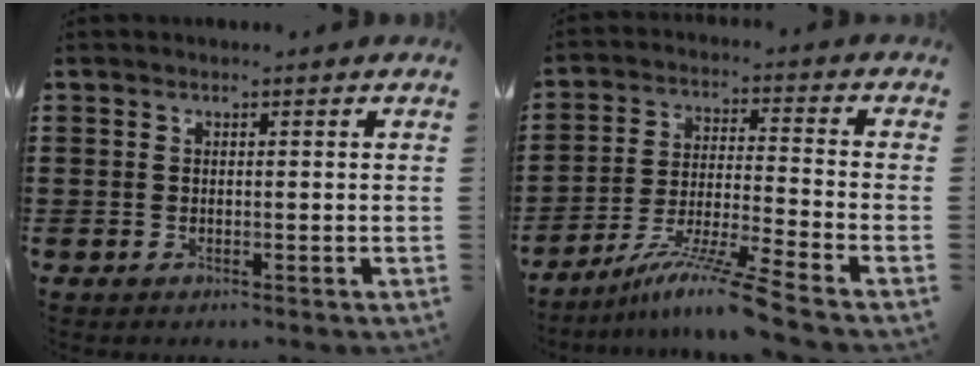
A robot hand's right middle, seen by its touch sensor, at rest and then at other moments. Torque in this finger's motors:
{"motor_torque": [1.62, -0.52, 0.31, 0.16]}